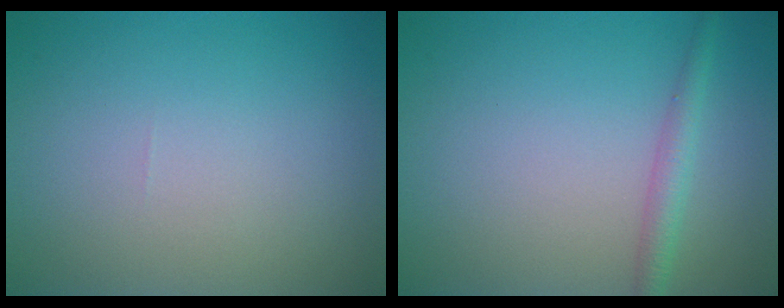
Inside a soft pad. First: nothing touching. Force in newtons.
{"total": 2.0, "press": 2.0, "slide": 0.0}